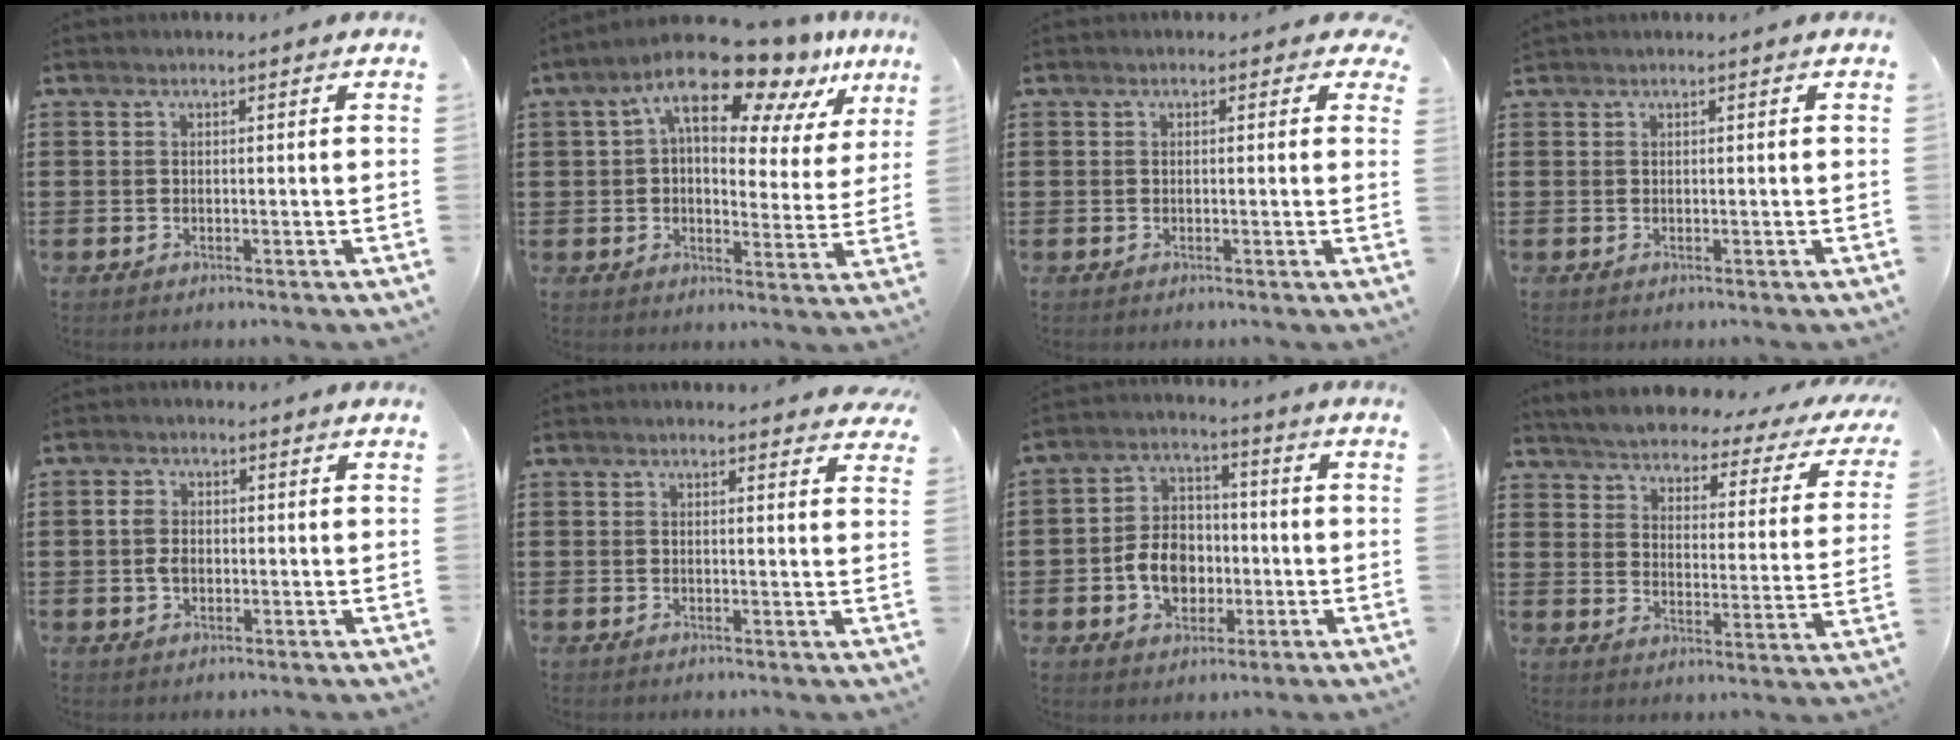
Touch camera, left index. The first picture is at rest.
{"total": 14.3, "force": [10.1, 5.0, 8.9], "torque": [-0.161, -0.049, 0.170]}
{"total": 0.9, "force": [0.2, 0.6, 0.6], "torque": [-0.015, 0.008, 0.001]}
{"total": 0.0}
{"total": 2.8, "force": [-0.1, 1.9, 2.0], "torque": [-0.049, 0.003, -0.006]}
{"total": 1.4, "force": [1.3, 0.3, 0.4], "torque": [-0.005, -0.001, 0.025]}
{"total": 7.5, "force": [-1.8, 5.9, 4.3], "torque": [-0.098, 0.008, -0.039]}
{"total": 3.4, "force": [3.3, 0.2, 0.7], "torque": [-0.037, -0.030, 0.049]}